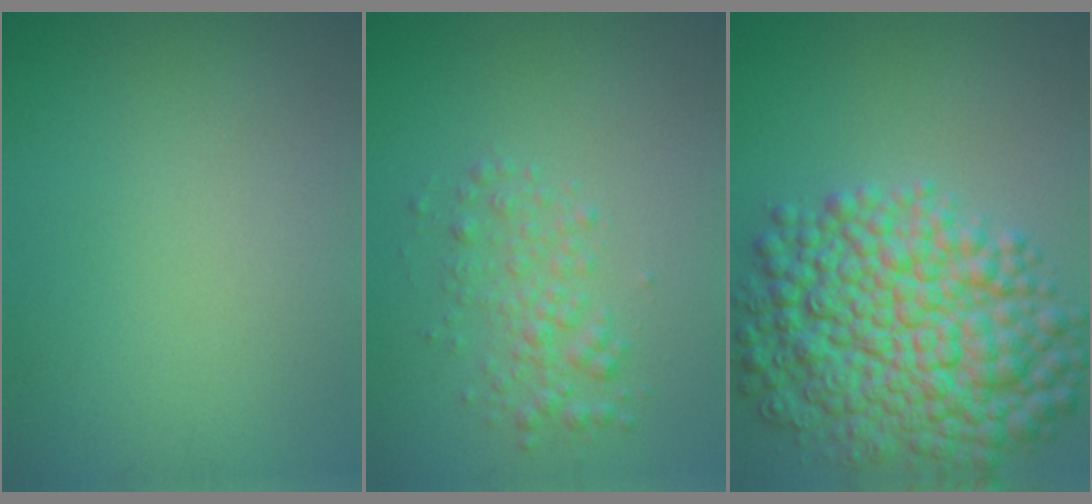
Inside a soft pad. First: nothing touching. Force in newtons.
{"total": 2.3, "press": 2.3, "slide": 0.1}
{"total": 10.8, "press": 10.8, "slide": 0.1}